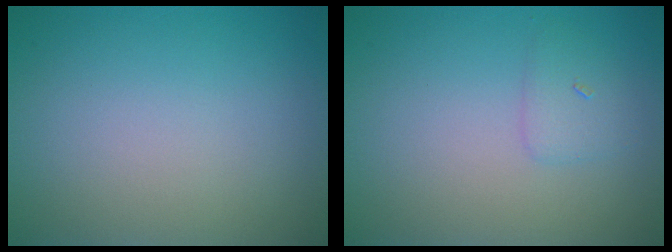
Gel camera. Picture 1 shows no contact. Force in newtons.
{"total": 1.4, "press": 1.4, "slide": 0.1}